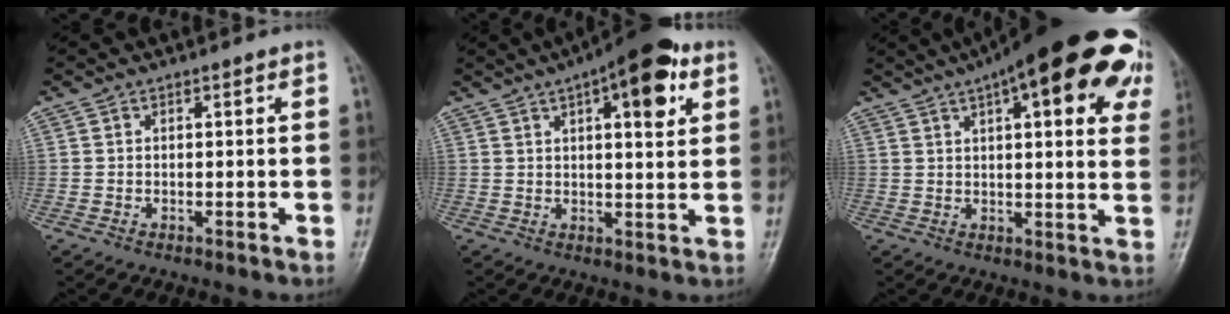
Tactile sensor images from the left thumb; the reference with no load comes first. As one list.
[{"total": 12.9, "force": [5.9, 4.6, 10.5], "torque": [-0.118, -0.005, 0.075]}, {"total": 26.1, "force": [13.1, 8.3, 21.0], "torque": [-0.239, 0.015, 0.167]}]